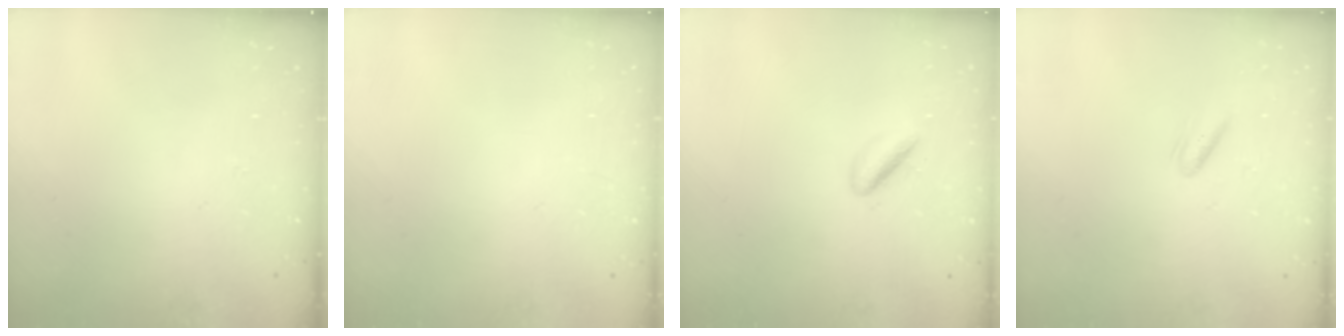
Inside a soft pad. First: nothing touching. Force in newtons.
{"total": 2.0, "press": 2.0, "slide": 0.1}
{"total": 2.5, "press": 2.5, "slide": 0.5}
{"total": 3.9, "press": 3.6, "slide": 1.3}